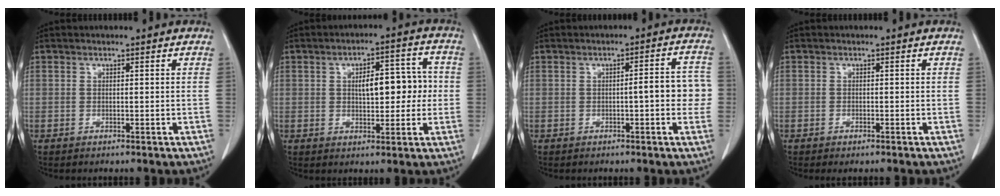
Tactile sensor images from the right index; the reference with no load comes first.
{"total": 8.1, "force": [0.5, 3.4, 7.3], "torque": [-0.104, 0.027, 0.012]}
{"total": 5.8, "force": [-0.8, 1.1, 5.7], "torque": [-0.061, 0.020, -0.014]}
{"total": 0.8, "force": [-0.6, 0.2, 0.5], "torque": [-0.010, -0.003, -0.006]}